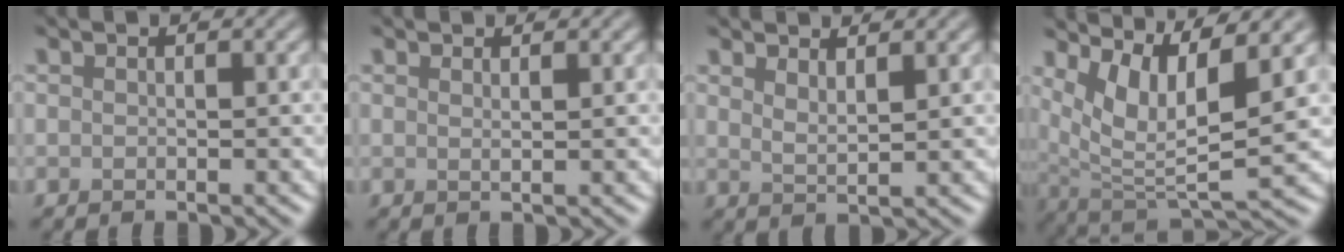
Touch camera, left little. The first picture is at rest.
{"total": 0.8, "force": [0.6, 0.2, 0.6], "torque": [-0.003, 0.001, 0.009]}
{"total": 2.1, "force": [1.6, 0.5, 1.2], "torque": [-0.020, -0.002, 0.029]}
{"total": 7.0, "force": [3.5, 1.9, 5.7], "torque": [-0.118, -0.003, 0.073]}